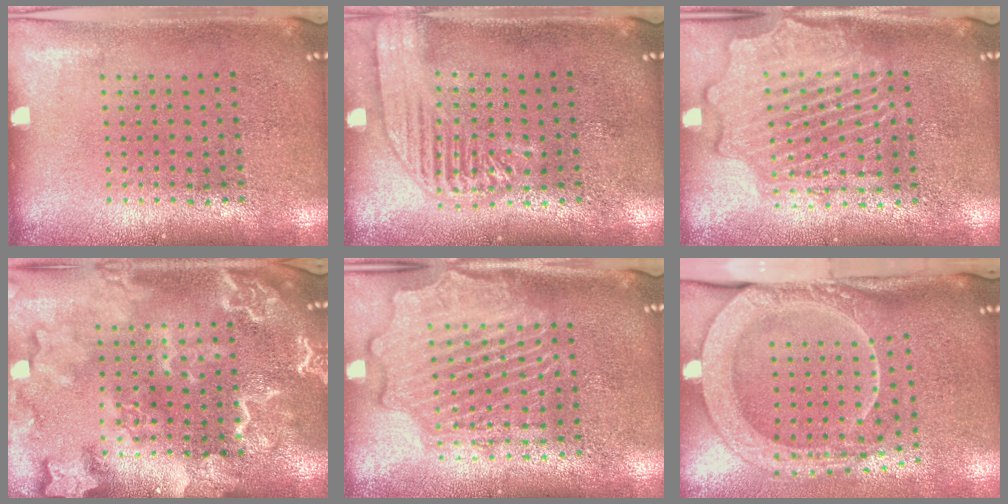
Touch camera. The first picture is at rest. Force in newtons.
{"total": 1.8, "press": 1.8, "slide": 0.3}
{"total": 2.3, "press": 2.3, "slide": 0.3}
{"total": 4.7, "press": 4.7, "slide": 0.6}
{"total": 2.3, "press": 2.3, "slide": 0.3}
{"total": 2.7, "press": 2.1, "slide": 1.7}